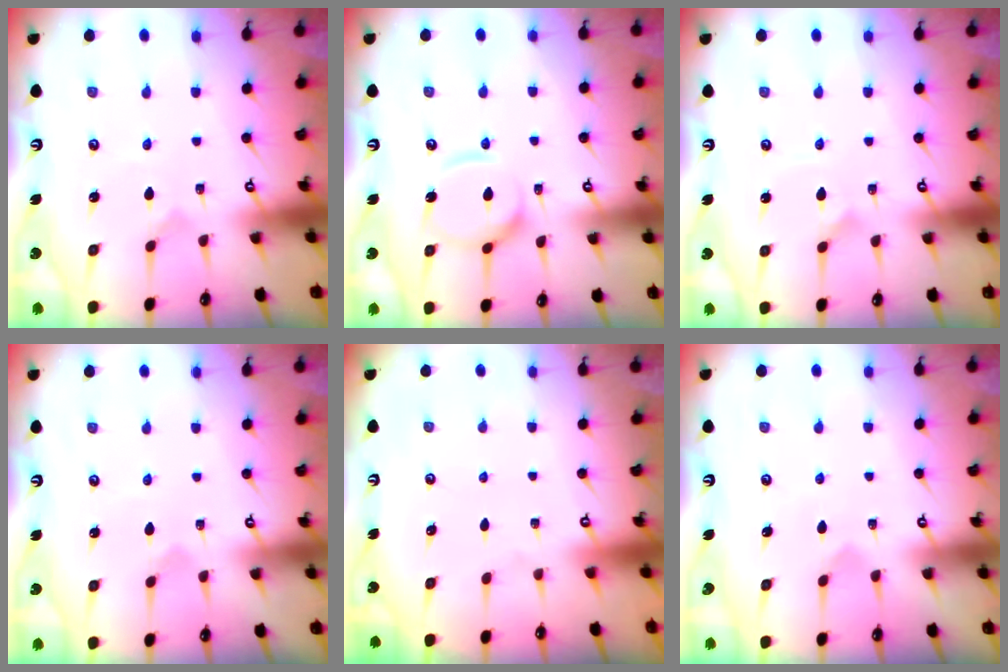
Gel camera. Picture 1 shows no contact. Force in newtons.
{"total": 11.7, "press": 11.7, "slide": 1.0}
{"total": 2.0, "press": 2.0, "slide": 0.1}
{"total": 0.0}
{"total": 0.0}
{"total": 2.3, "press": 2.3, "slide": 0.2}